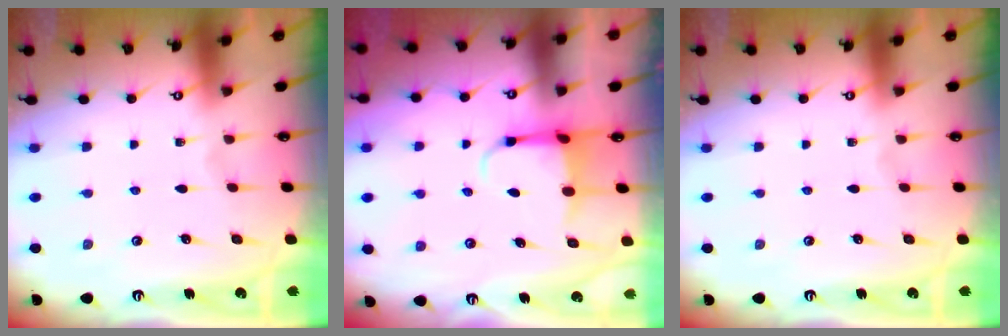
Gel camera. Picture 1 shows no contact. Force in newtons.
{"total": 4.0, "press": 3.9, "slide": 1.0}
{"total": 0.0}